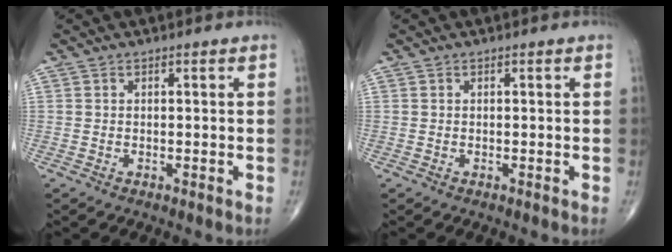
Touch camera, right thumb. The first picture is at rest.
{"total": 0.0}